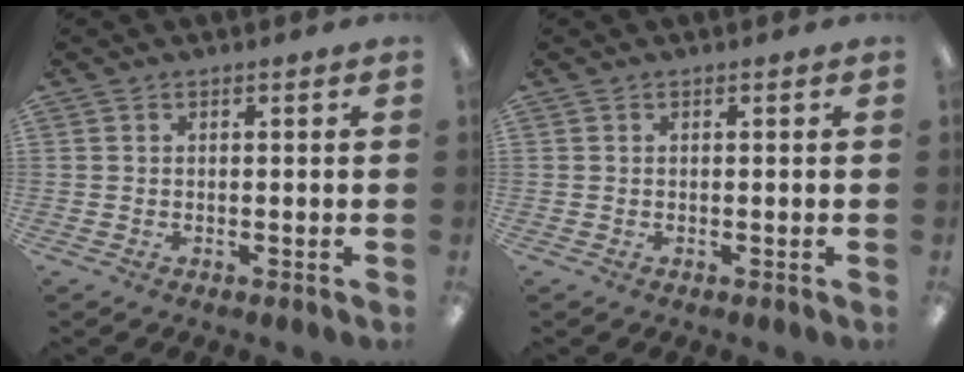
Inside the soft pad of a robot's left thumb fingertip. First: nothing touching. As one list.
[{"total": 0.0}]